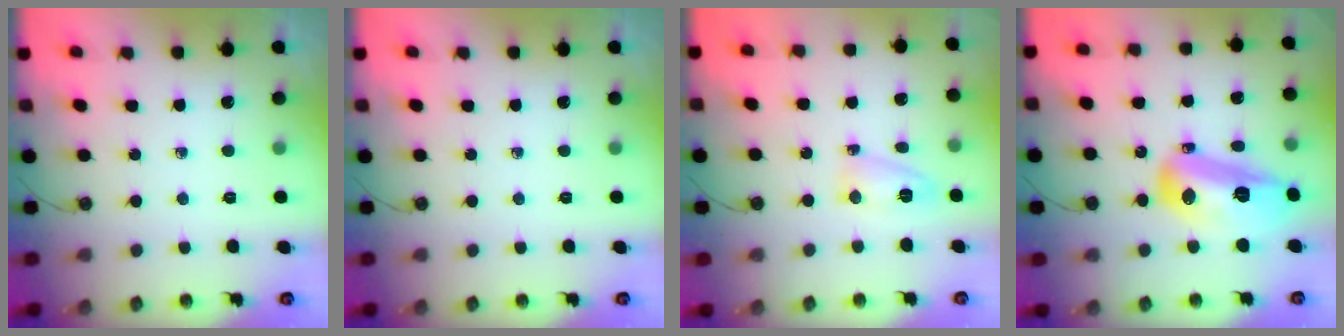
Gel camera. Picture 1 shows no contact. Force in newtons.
{"total": 0.0}
{"total": 4.8, "press": 4.6, "slide": 1.2}
{"total": 16.2, "press": 16.2, "slide": 1.5}